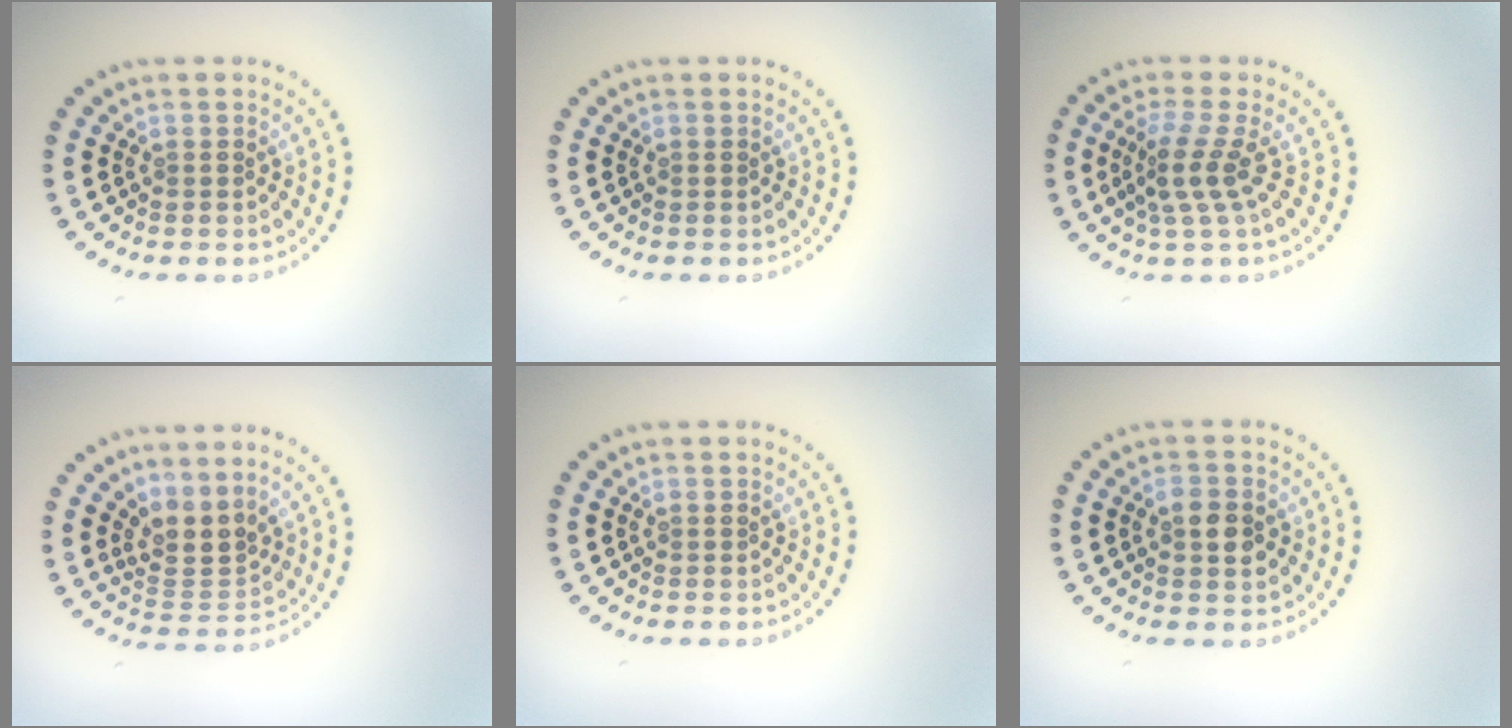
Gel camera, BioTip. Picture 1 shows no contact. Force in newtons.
{"total": 0.0}
{"total": 3.0, "press": 2.0, "slide": 2.2}
{"total": 3.0, "press": 2.1, "slide": 2.1}
{"total": 0.0}
{"total": 2.4, "press": 2.4, "slide": 0.1}